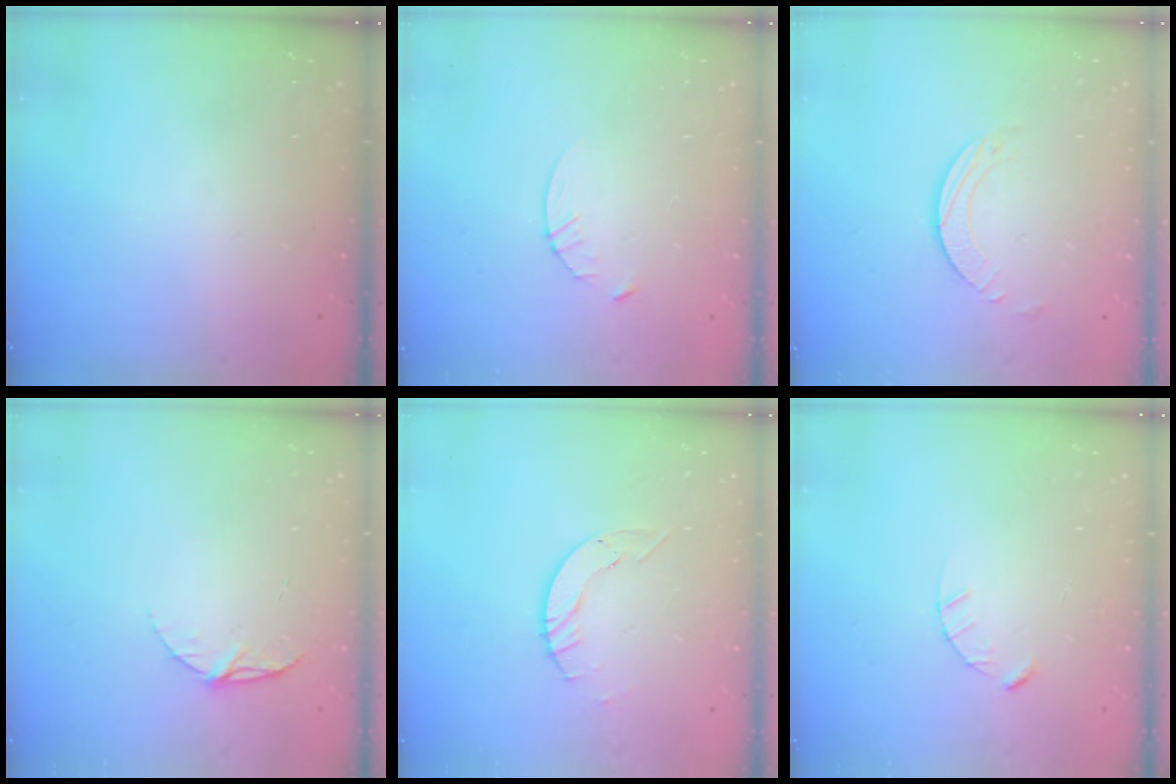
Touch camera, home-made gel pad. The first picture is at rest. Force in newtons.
{"total": 3.3, "press": 3.2, "slide": 0.4}
{"total": 1.9, "press": 1.9, "slide": 0.2}
{"total": 5.6, "press": 5.6, "slide": 0.5}
{"total": 4.0, "press": 4.0, "slide": 0.5}
{"total": 2.4, "press": 2.4, "slide": 0.3}